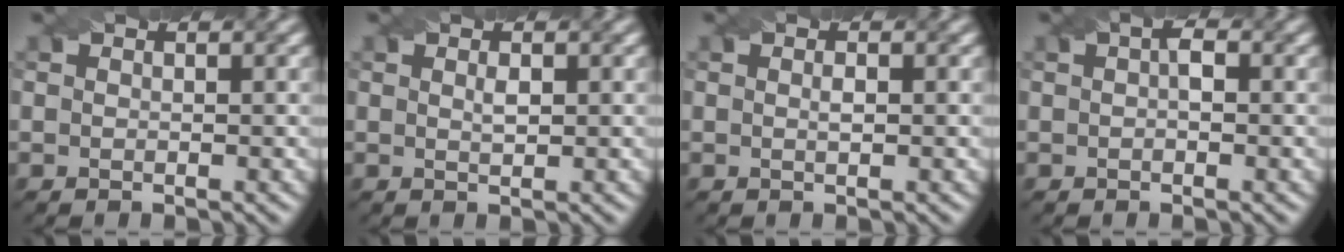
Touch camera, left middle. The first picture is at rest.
{"total": 1.0, "force": [0.3, 0.3, 0.9], "torque": [-0.018, 0.001, 0.007]}
{"total": 0.8, "force": [0.0, 0.2, 0.8], "torque": [-0.013, -0.001, 0.003]}
{"total": 1.3, "force": [0.0, 0.6, 1.2], "torque": [-0.022, 0.005, 0.001]}